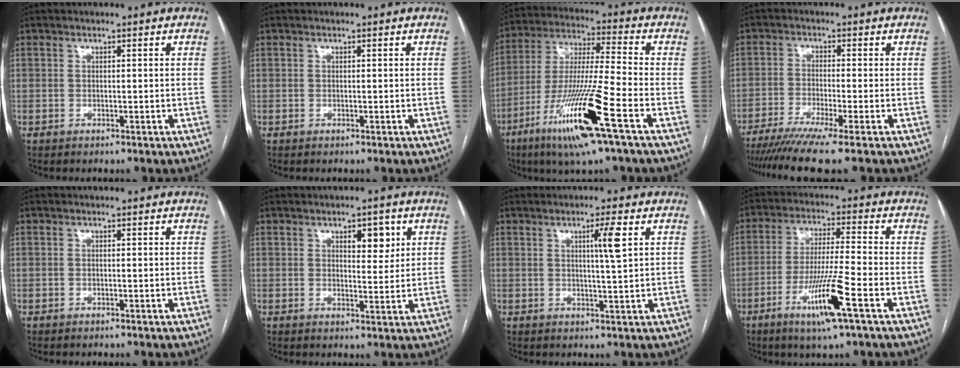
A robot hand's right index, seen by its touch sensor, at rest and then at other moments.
{"total": 0.0}
{"total": 16.9, "force": [-8.1, -0.1, 14.8], "torque": [-0.310, -0.032, -0.153]}
{"total": 9.3, "force": [-7.2, -1.2, 5.7], "torque": [-0.082, -0.023, -0.116]}
{"total": 0.0}
{"total": 4.5, "force": [2.1, 1.9, 3.5], "torque": [-0.046, -0.001, 0.030]}
{"total": 4.1, "force": [1.5, -0.5, 3.8], "torque": [-0.063, -0.005, 0.025]}
{"total": 10.5, "force": [-4.8, -0.6, 9.4], "torque": [-0.181, -0.017, -0.089]}